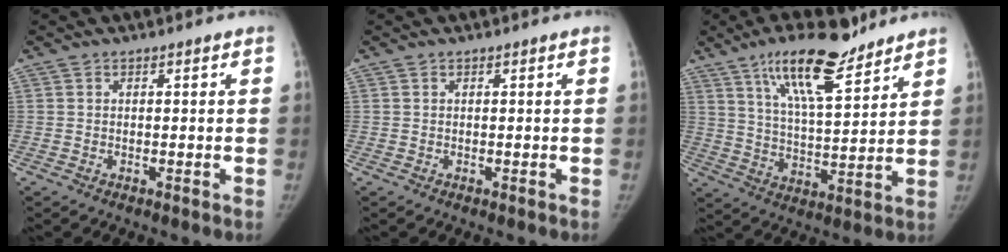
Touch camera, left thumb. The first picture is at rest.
{"total": 0.0}
{"total": 15.4, "force": [10.5, 4.7, 10.2], "torque": [-0.151, -0.055, 0.185]}